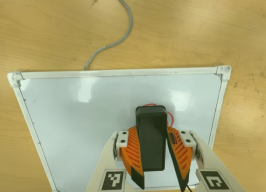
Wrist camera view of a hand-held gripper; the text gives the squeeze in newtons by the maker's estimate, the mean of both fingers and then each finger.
{"total": 13.4, "left": 14.7, "right": 12.1}